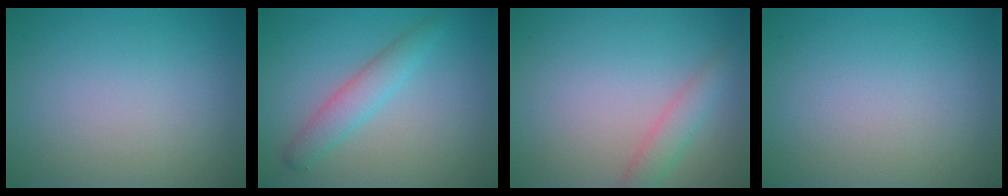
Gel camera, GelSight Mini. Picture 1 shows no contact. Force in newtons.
{"total": 2.8, "press": 2.8, "slide": 0.1}
{"total": 2.2, "press": 2.2, "slide": 0.2}
{"total": 0.0}